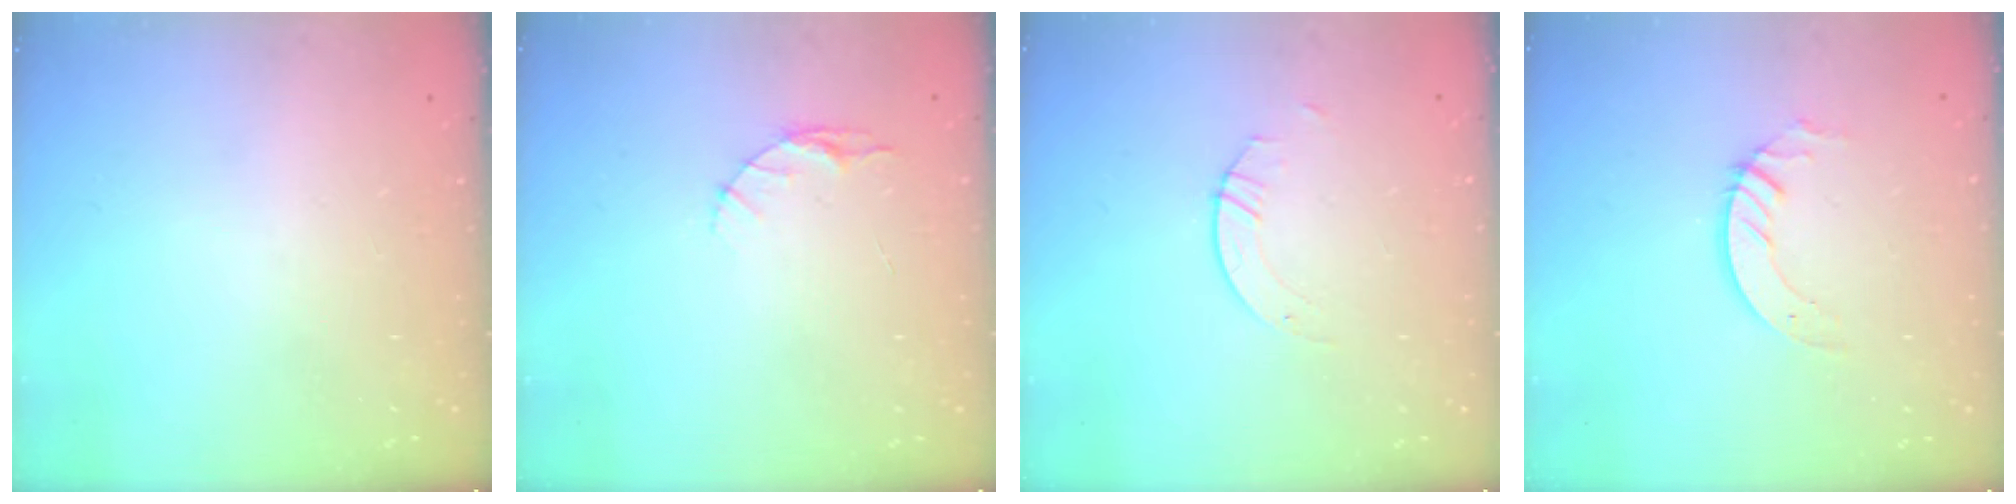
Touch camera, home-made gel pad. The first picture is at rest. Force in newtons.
{"total": 3.3, "press": 3.3, "slide": 0.4}
{"total": 2.1, "press": 2.1, "slide": 0.1}
{"total": 2.8, "press": 2.8, "slide": 0.2}